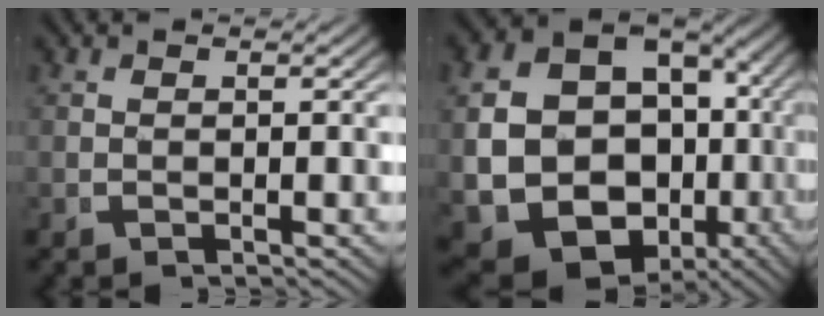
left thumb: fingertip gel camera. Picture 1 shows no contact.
{"total": 19.2, "force": [-3.4, 15.4, 10.9], "torque": [-0.267, -0.084, -0.033]}